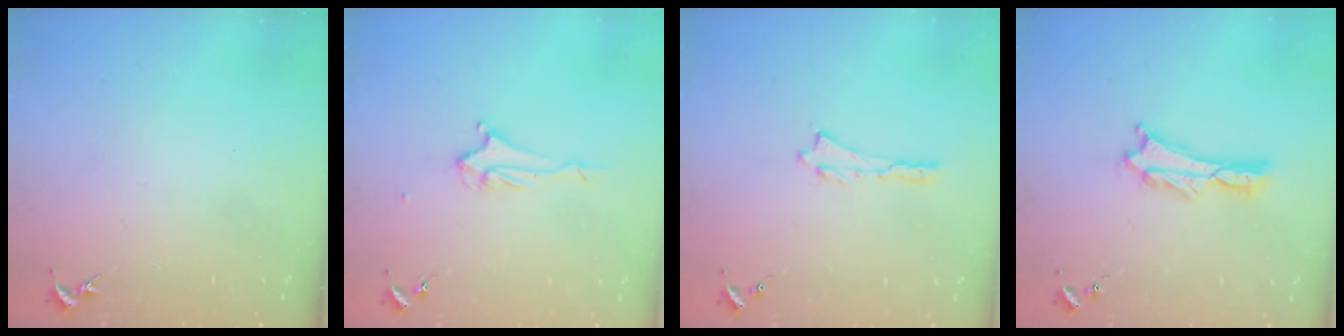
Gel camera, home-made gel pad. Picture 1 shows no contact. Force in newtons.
{"total": 2.2, "press": 2.2, "slide": 0.3}
{"total": 0.0}
{"total": 1.1, "press": 1.1, "slide": 0.2}